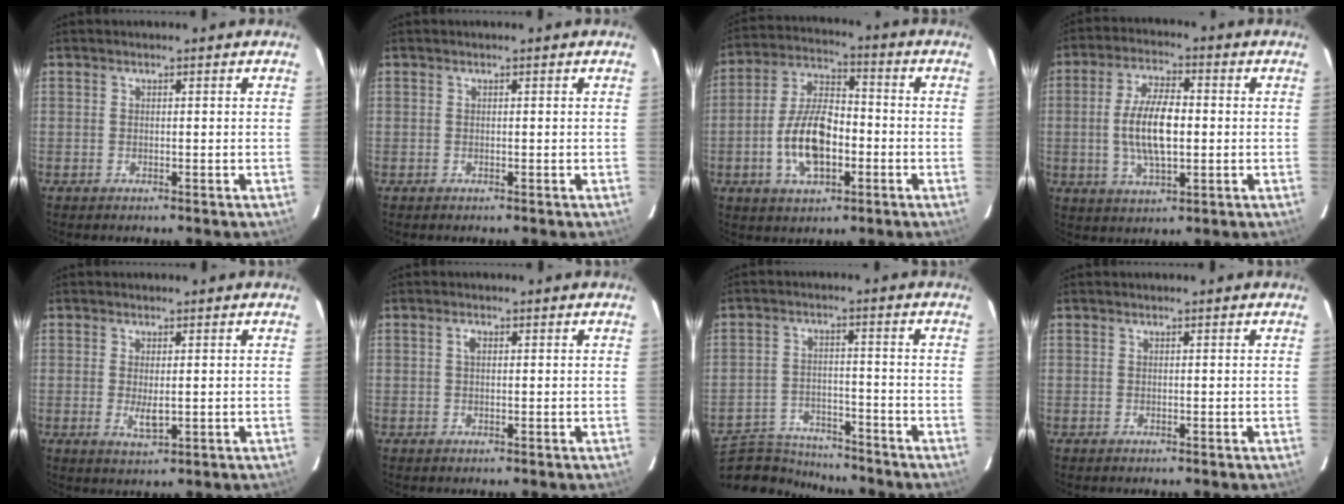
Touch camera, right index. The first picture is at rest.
{"total": 0.0}
{"total": 12.7, "force": [-3.4, 6.5, 10.4], "torque": [-0.211, 0.014, -0.059]}
{"total": 10.8, "force": [-0.5, 4.3, 9.9], "torque": [-0.194, 0.004, -0.007]}
{"total": 3.6, "force": [-0.3, 1.3, 3.4], "torque": [-0.062, -0.009, -0.001]}
{"total": 1.3, "force": [0.3, 0.8, 1.0], "torque": [-0.020, 0.003, 0.004]}
{"total": 14.2, "force": [-13.1, 4.2, 3.6], "torque": [-0.104, 0.004, -0.206]}
{"total": 0.0}